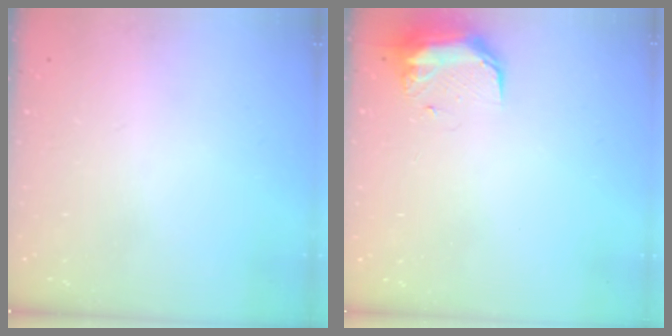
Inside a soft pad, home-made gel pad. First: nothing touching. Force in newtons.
{"total": 9.3, "press": 9.1, "slide": 1.9}